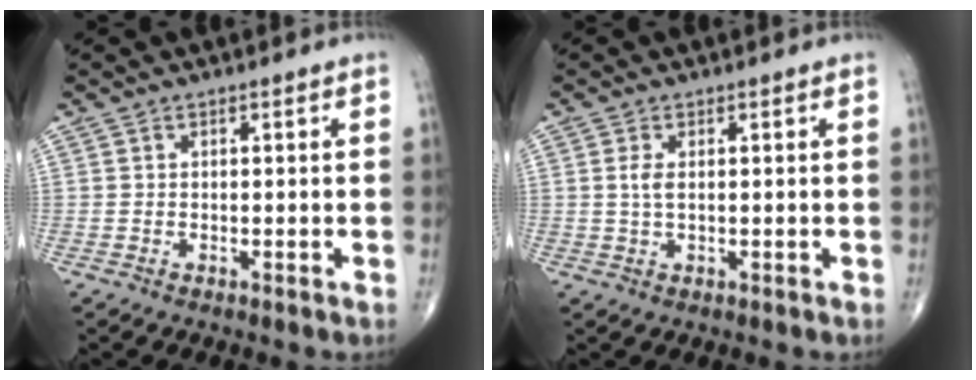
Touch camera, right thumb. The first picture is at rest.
{"total": 2.4, "force": [0.4, 1.1, 2.1], "torque": [-0.048, 0.001, 0.010]}